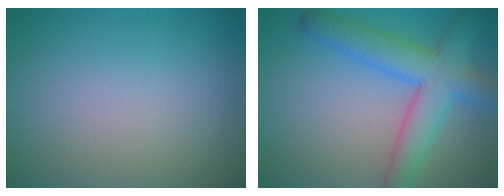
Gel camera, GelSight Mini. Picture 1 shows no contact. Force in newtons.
{"total": 6.5, "press": 6.5, "slide": 0.2}